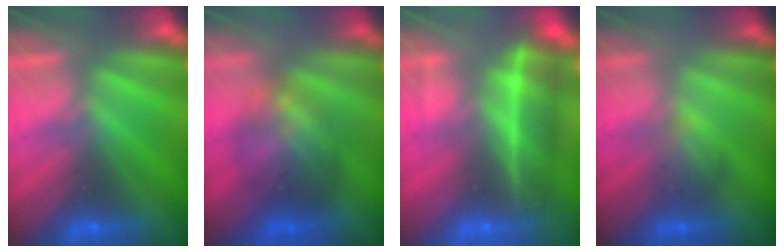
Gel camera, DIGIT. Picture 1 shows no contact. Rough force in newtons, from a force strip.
{"total": 7.3}
{"total": 7.3}
{"total": 2.0}